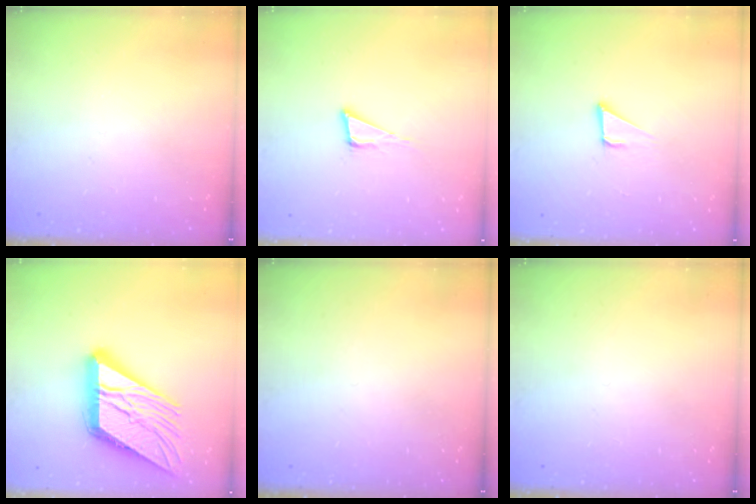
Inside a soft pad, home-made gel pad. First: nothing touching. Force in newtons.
{"total": 5.5, "press": 4.7, "slide": 2.8}
{"total": 3.2, "press": 3.2, "slide": 0.1}
{"total": 21.6, "press": 21.4, "slide": 2.5}
{"total": 0.0}
{"total": 0.0}